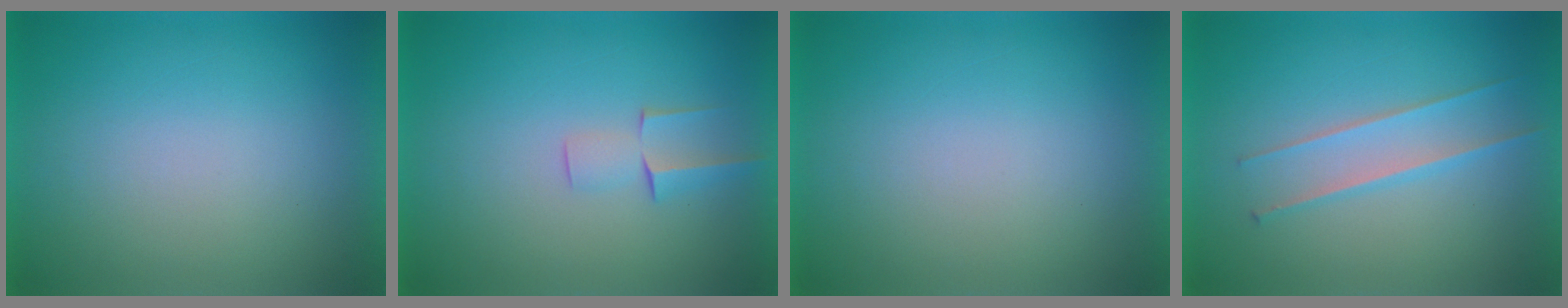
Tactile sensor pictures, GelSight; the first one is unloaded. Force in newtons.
{"total": 2.1}
{"total": 0.0}
{"total": 2.2}